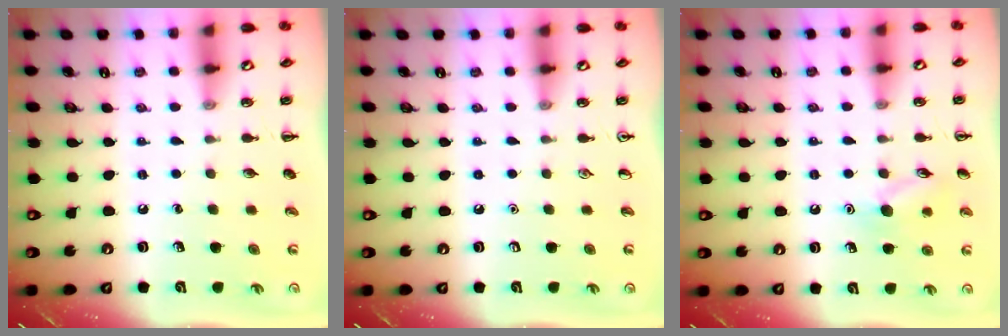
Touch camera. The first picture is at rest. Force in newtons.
{"total": 0.0}
{"total": 9.2, "press": 9.1, "slide": 1.4}